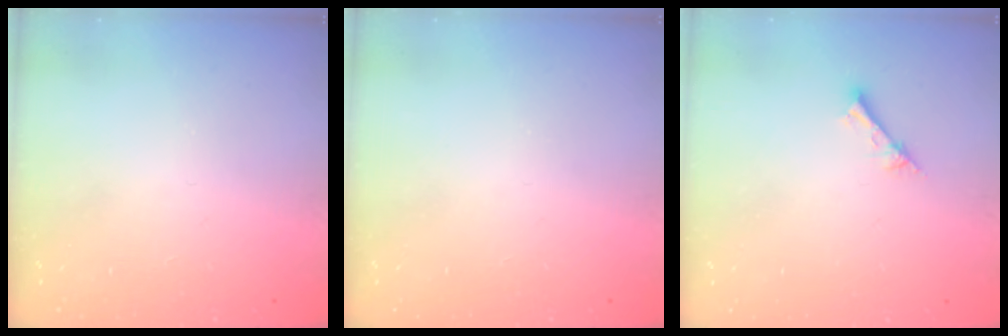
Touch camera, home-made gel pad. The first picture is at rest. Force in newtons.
{"total": 0.0}
{"total": 1.6, "press": 1.6, "slide": 0.2}